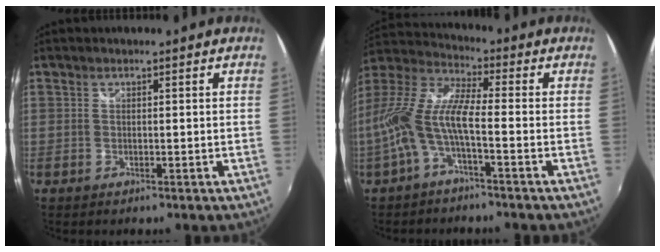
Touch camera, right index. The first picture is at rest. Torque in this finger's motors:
{"motor_torque": [0.89, -0.67, 0.62, 0.21]}